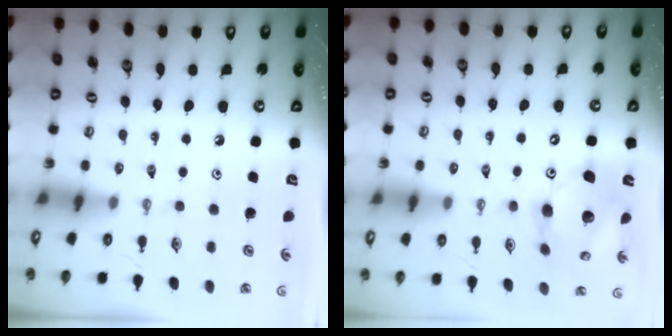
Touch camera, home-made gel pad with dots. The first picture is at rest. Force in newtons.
{"total": 14.4, "press": 14.2, "slide": 2.7}